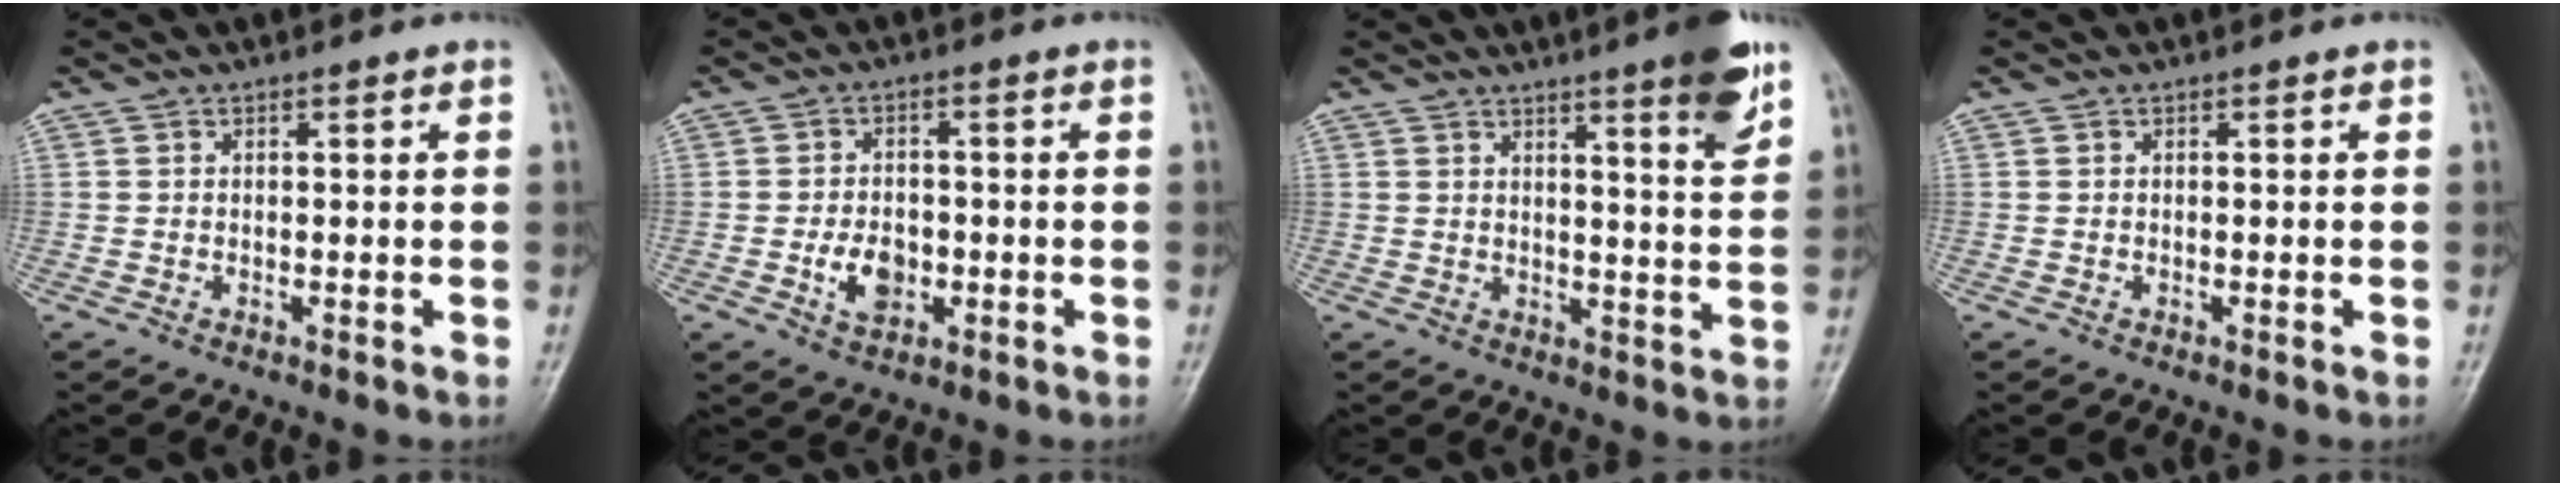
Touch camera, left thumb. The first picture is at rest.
{"total": 6.0, "force": [-1.6, 4.1, 4.0], "torque": [-0.055, 0.006, -0.026]}
{"total": 8.6, "force": [5.4, 0.8, 6.6], "torque": [-0.081, -0.033, 0.071]}
{"total": 0.0}